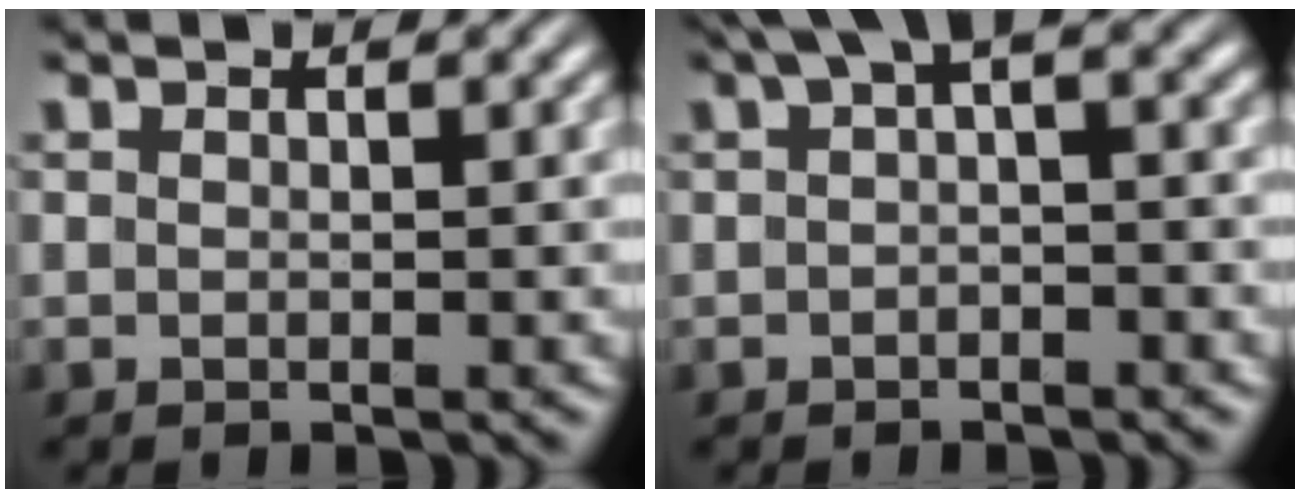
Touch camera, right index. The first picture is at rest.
{"total": 2.7, "force": [1.0, 1.0, 2.3], "torque": [-0.045, 0.008, 0.014]}